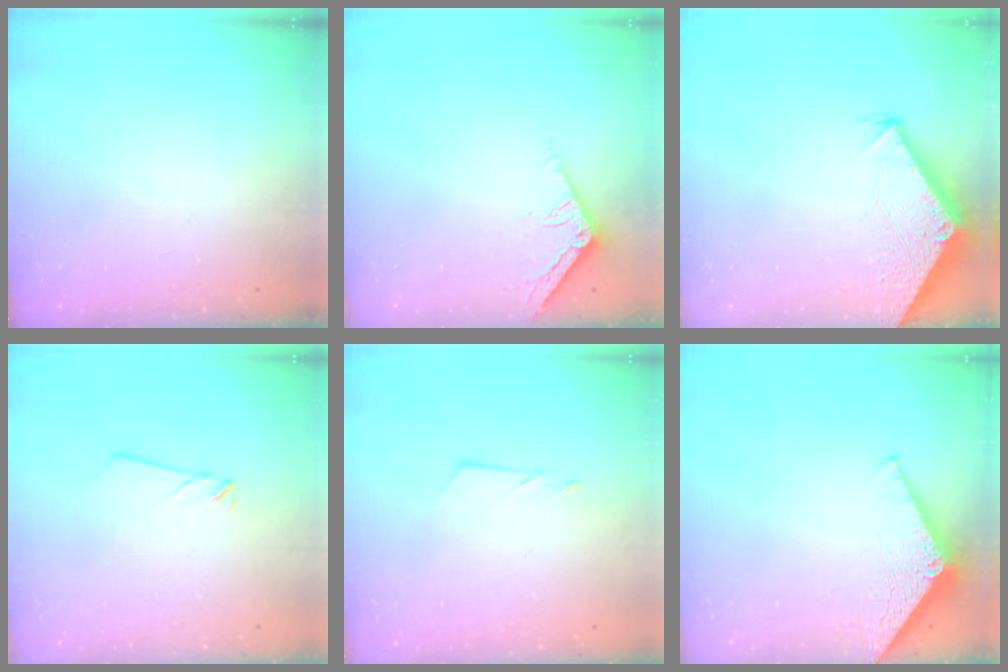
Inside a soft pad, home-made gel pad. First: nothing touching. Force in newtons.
{"total": 3.6, "press": 3.6, "slide": 0.4}
{"total": 2.8, "press": 2.8, "slide": 0.1}
{"total": 2.0, "press": 2.0, "slide": 0.1}
{"total": 4.2, "press": 4.2, "slide": 0.5}
{"total": 3.1, "press": 3.1, "slide": 0.2}